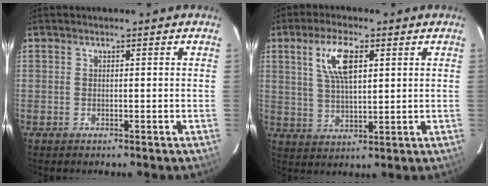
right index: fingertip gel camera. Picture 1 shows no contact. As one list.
[{"total": 8.4, "force": [3.3, 3.1, 7.1], "torque": [-0.138, 0.006, 0.065]}]